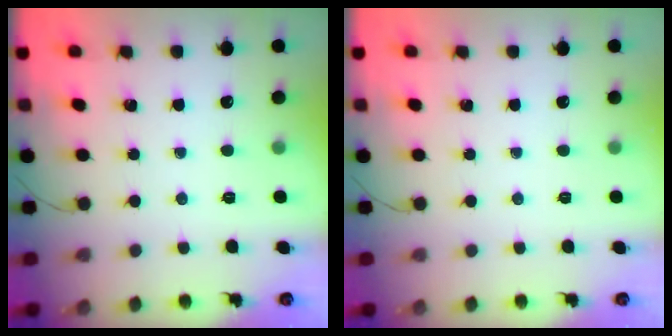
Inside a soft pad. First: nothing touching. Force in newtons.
{"total": 0.0}